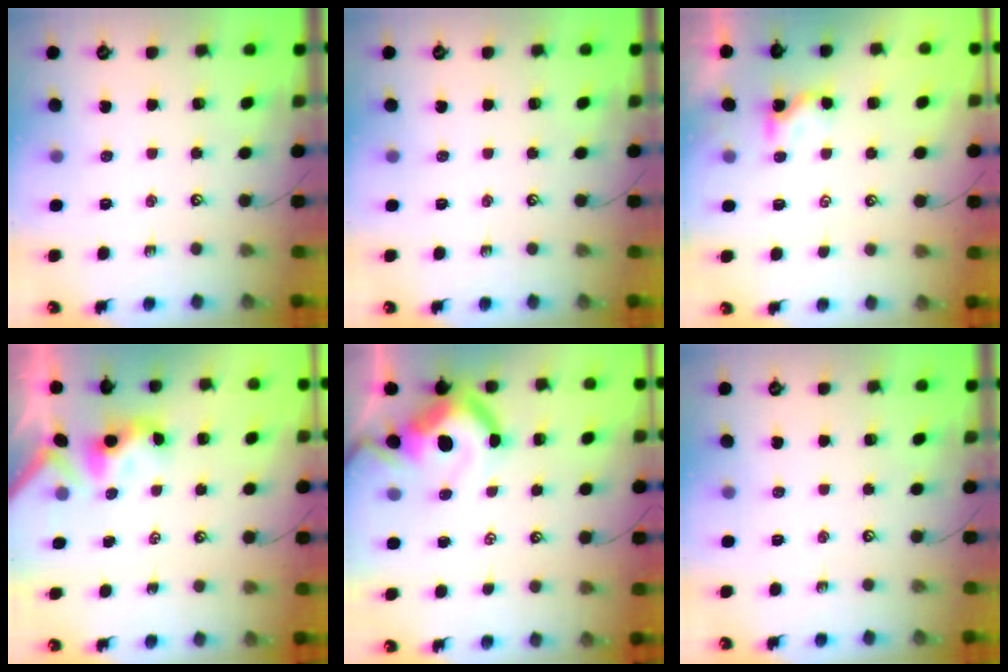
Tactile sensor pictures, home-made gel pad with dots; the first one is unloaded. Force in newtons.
{"total": 0.0}
{"total": 2.4, "press": 2.4, "slide": 0.1}
{"total": 3.0, "press": 3.0, "slide": 0.4}
{"total": 11.7, "press": 11.5, "slide": 2.0}
{"total": 0.0}